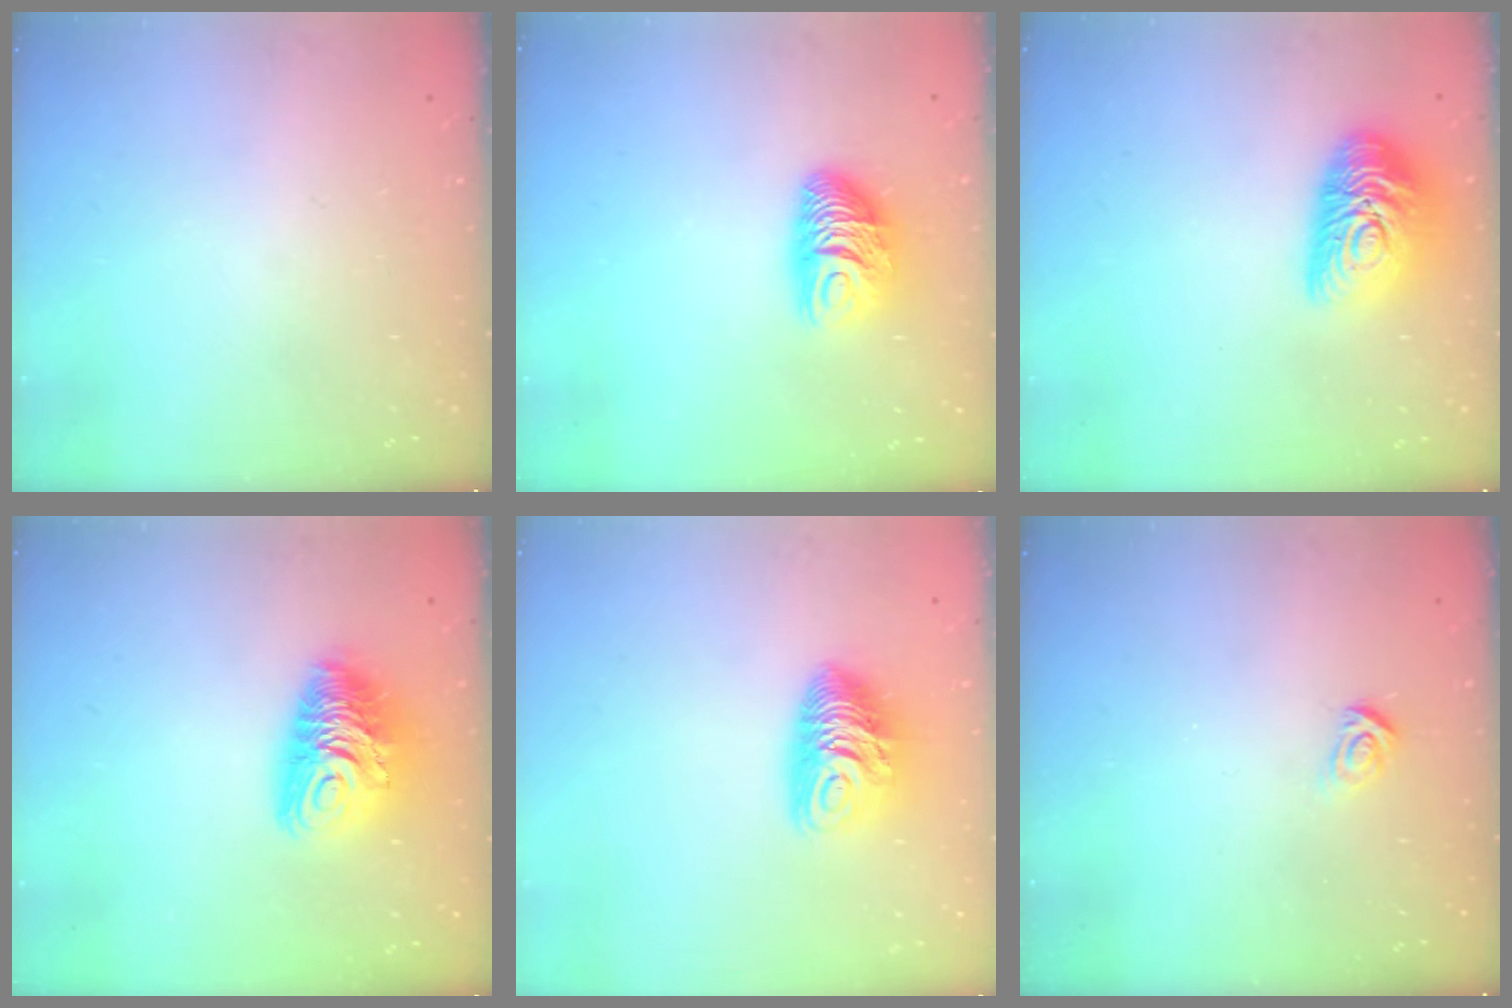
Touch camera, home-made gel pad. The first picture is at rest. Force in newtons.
{"total": 8.9, "press": 8.9, "slide": 0.8}
{"total": 12.8, "press": 12.8, "slide": 0.9}
{"total": 12.0, "press": 11.9, "slide": 1.2}
{"total": 10.6, "press": 10.6, "slide": 0.7}
{"total": 3.6, "press": 3.6, "slide": 0.3}